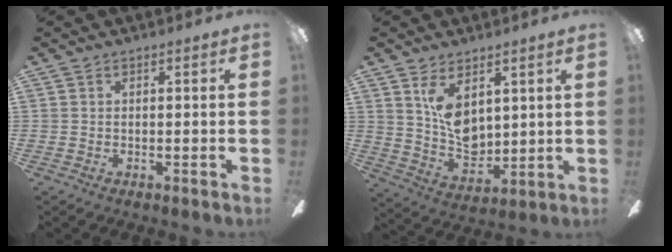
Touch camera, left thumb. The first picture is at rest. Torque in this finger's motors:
{"motor_torque": [1.25, 1.18, 1.51, -0.56, 0.05]}